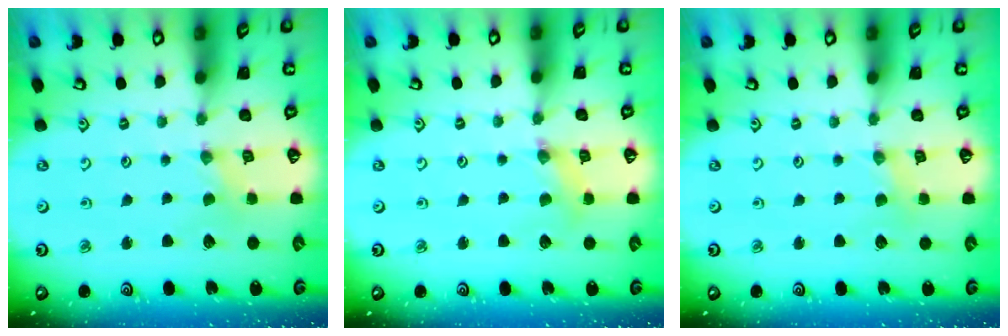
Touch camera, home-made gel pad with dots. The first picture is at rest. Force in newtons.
{"total": 2.1, "press": 2.1, "slide": 0.3}
{"total": 1.1, "press": 1.0, "slide": 0.3}